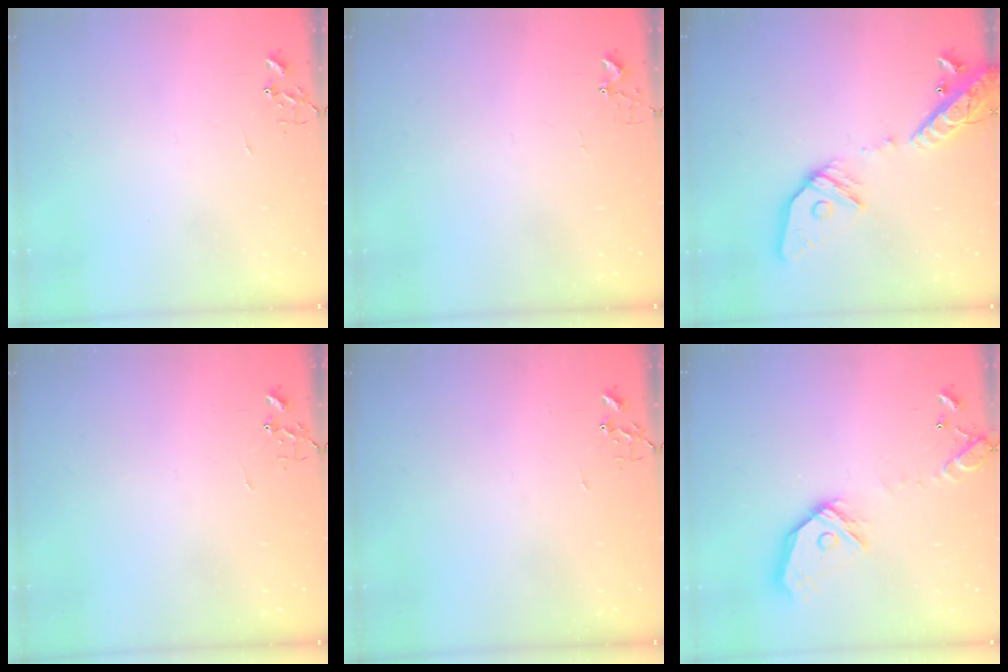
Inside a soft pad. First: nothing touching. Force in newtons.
{"total": 2.7, "press": 2.7, "slide": 0.3}
{"total": 18.3, "press": 17.9, "slide": 3.6}
{"total": 0.0}
{"total": 0.0}
{"total": 16.5, "press": 16.3, "slide": 2.4}